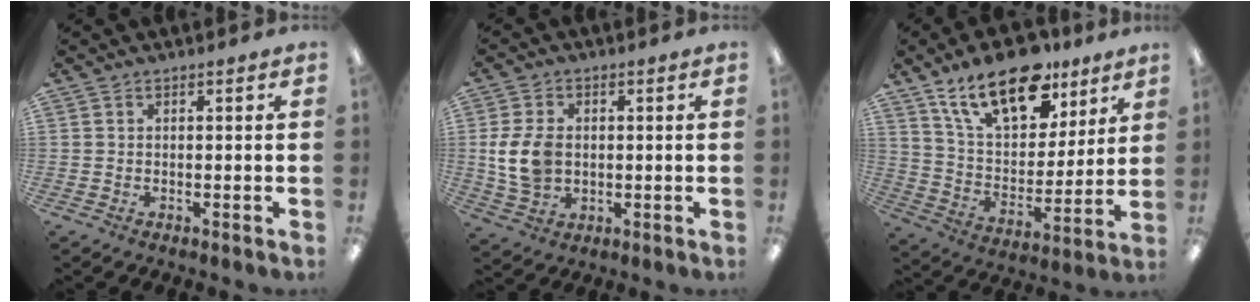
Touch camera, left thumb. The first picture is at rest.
{"total": 9.8, "force": [0.4, 7.1, 6.8], "torque": [-0.146, 0.006, 0.011]}
{"total": 20.6, "force": [13.8, 9.9, 11.7], "torque": [-0.195, -0.067, 0.241]}